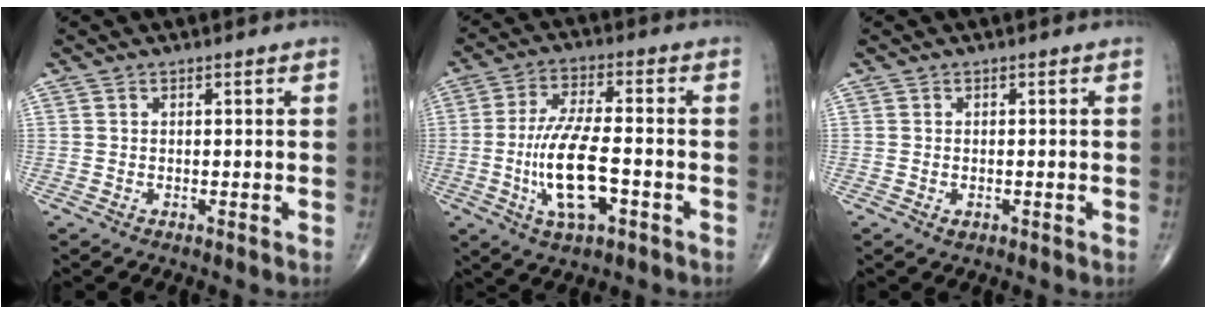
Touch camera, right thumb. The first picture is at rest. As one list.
[{"total": 12.4, "force": [-3.2, 4.3, 11.2], "torque": [-0.223, 0.013, -0.057]}, {"total": 1.0, "force": [-0.4, 0.6, 0.7], "torque": [-0.011, 0.000, -0.004]}]